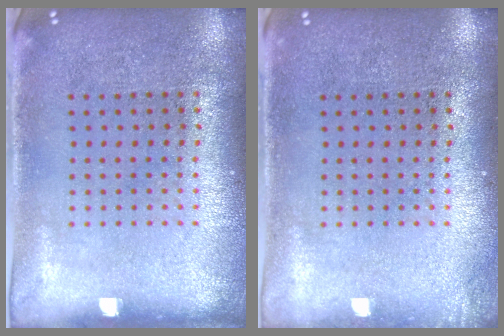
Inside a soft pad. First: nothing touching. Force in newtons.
{"total": 0.7, "press": 0.7, "slide": 0.1}